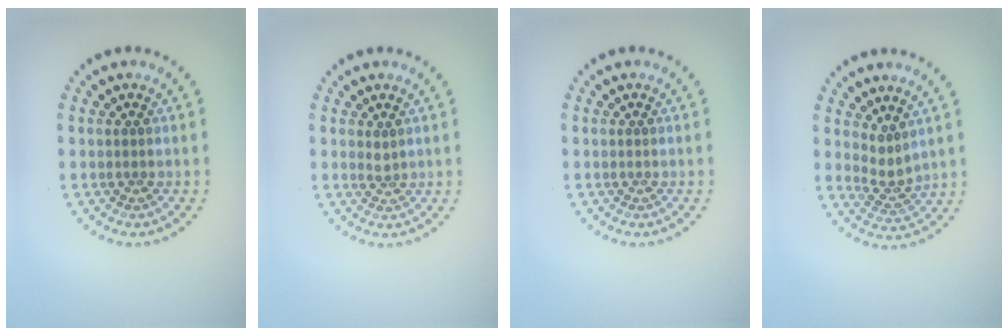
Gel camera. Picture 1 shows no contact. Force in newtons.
{"total": 0.9, "press": 0.6, "slide": 0.7}
{"total": 0.0}
{"total": 2.0, "press": 1.5, "slide": 1.4}